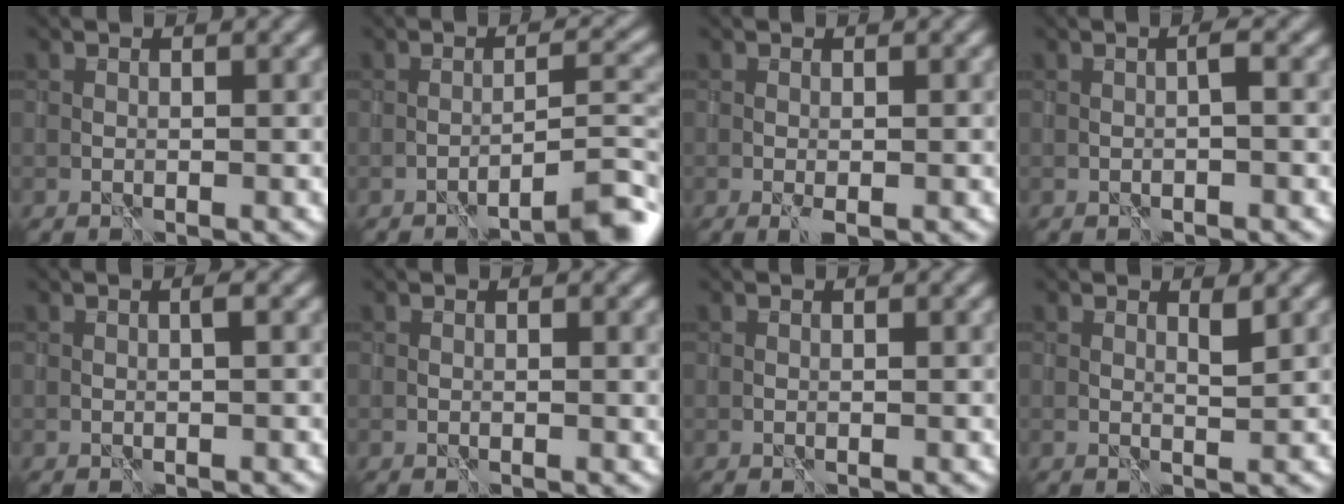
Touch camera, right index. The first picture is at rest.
{"total": 5.2, "force": [-3.7, 0.6, 3.6], "torque": [-0.035, 0.019, -0.057]}
{"total": 1.0, "force": [-0.5, 0.2, 0.8], "torque": [-0.019, -0.004, -0.009]}
{"total": 1.1, "force": [-0.3, 0.0, 1.0], "torque": [-0.019, 0.003, -0.004]}
{"total": 0.7, "force": [0.0, 0.0, 0.7], "torque": [-0.013, 0.003, 0.002]}
{"total": 0.8, "force": [0.1, 0.1, 0.7], "torque": [-0.009, 0.000, 0.003]}
{"total": 0.0}
{"total": 0.8, "force": [0.6, 0.0, 0.5], "torque": [-0.009, -0.003, 0.009]}